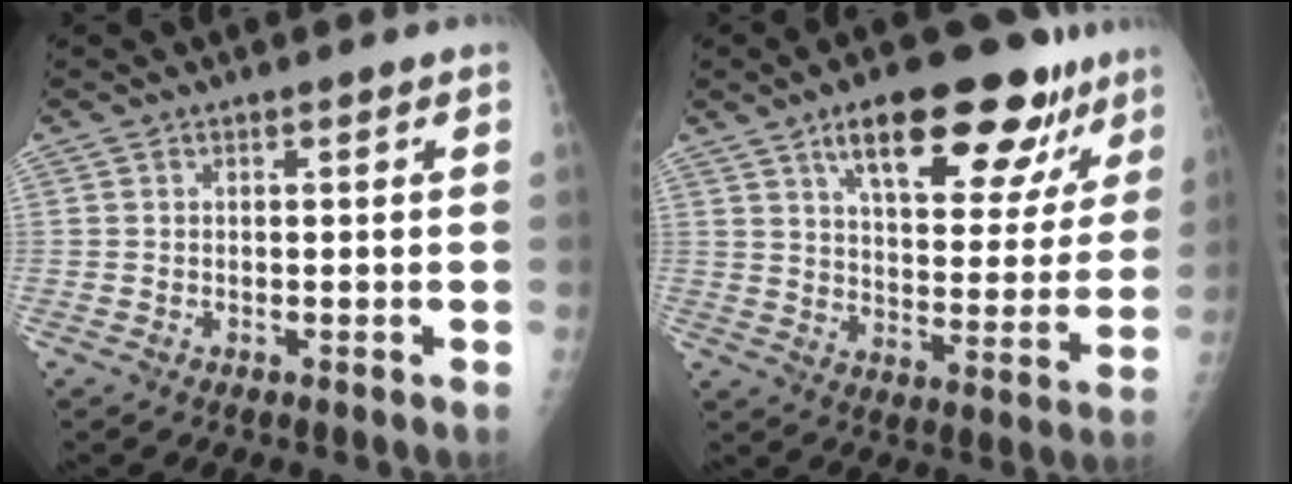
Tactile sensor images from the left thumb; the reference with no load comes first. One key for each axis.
{"total": 21.0, "fx": 12.9, "fy": 8.5, "fz": 14.3, "tx": -0.154, "ty": -0.037, "tz": 0.193}